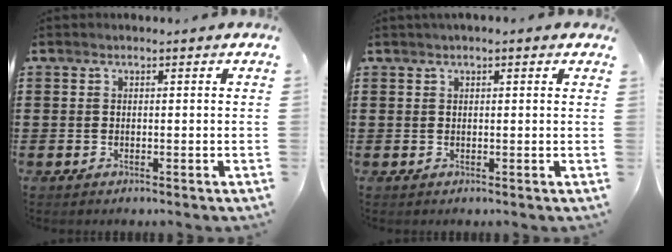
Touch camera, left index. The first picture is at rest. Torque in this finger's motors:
{"motor_torque": [1.12, -1.02, 0.33, 0.04]}